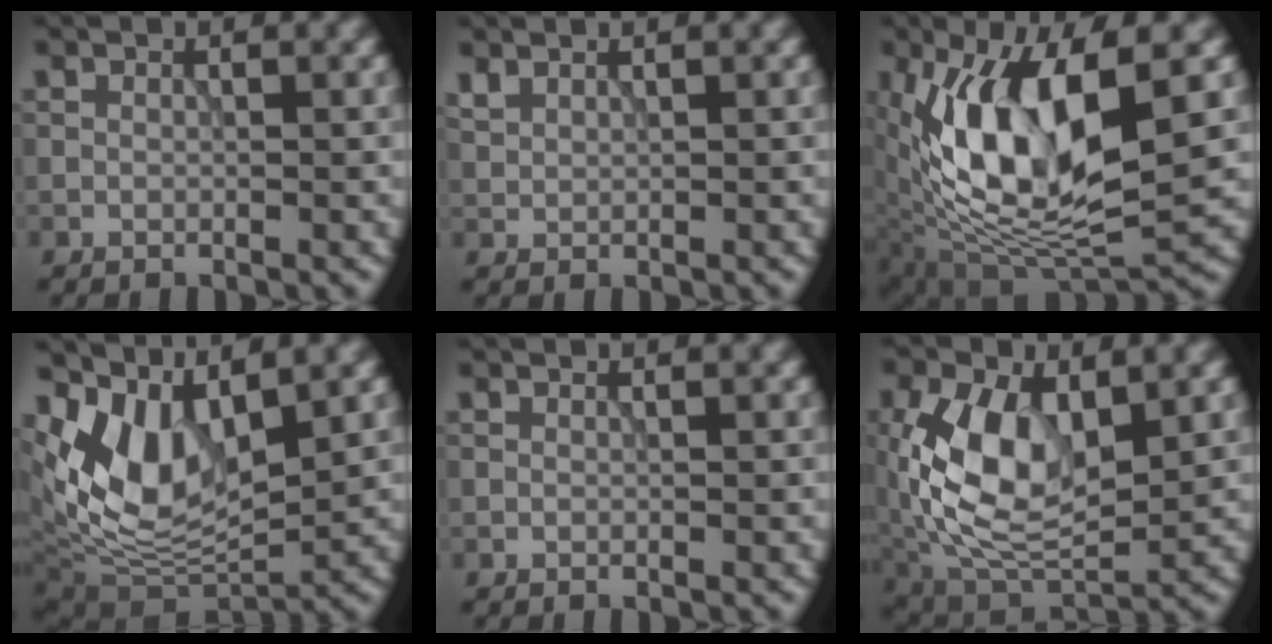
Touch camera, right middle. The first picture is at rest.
{"total": 1.0, "force": [1.0, 0.3, 0.3], "torque": [-0.015, 0.005, 0.028]}
{"total": 12.2, "force": [1.5, 5.3, 11.0], "torque": [-0.204, -0.011, 0.026]}
{"total": 8.5, "force": [3.3, 4.3, 6.6], "torque": [-0.133, -0.009, 0.070]}
{"total": 0.0}
{"total": 9.3, "force": [0.6, 5.2, 7.7], "torque": [-0.164, -0.003, 0.013]}